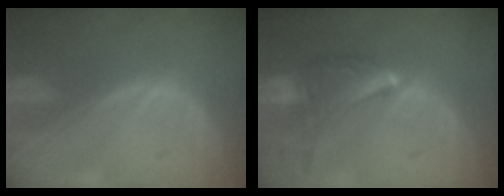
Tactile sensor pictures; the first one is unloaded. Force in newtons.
{"total": 9.3, "press": 8.3, "slide": 4.2}